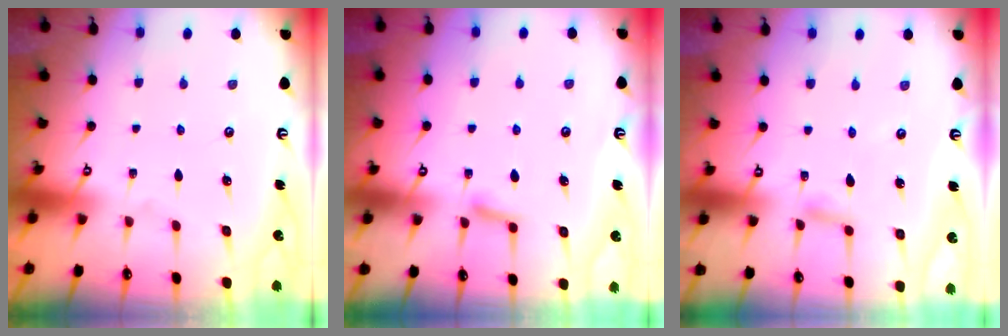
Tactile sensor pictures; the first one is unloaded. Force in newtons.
{"total": 5.9, "press": 5.9, "slide": 0.7}
{"total": 4.7, "press": 4.7, "slide": 0.5}